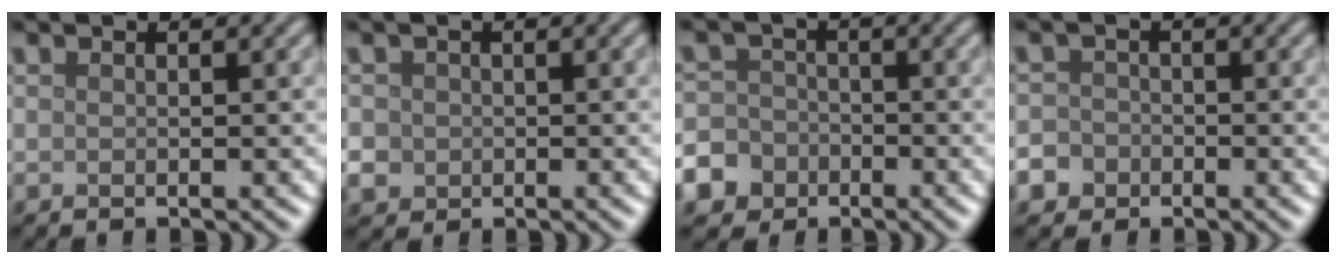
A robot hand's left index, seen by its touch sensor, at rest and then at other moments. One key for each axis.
{"total": 3.8, "fx": -0.7, "fy": 3.5, "fz": 1.3, "tx": -0.026, "ty": 0.000, "tz": -0.020}
{"total": 7.1, "fx": -4.0, "fy": 5.7, "fz": 1.3, "tx": -0.028, "ty": -0.019, "tz": -0.089}
{"total": 3.9, "fx": -2.1, "fy": 3.2, "fz": 0.7, "tx": 0.000, "ty": -0.006, "tz": -0.047}